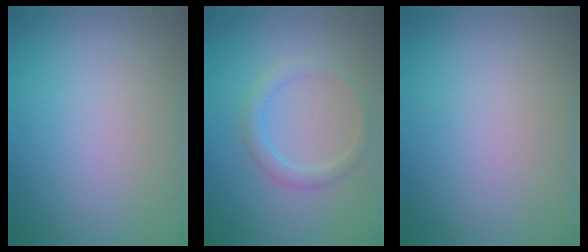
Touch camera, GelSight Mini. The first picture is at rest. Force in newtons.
{"total": 1.9, "press": 1.9, "slide": 0.1}
{"total": 0.0}